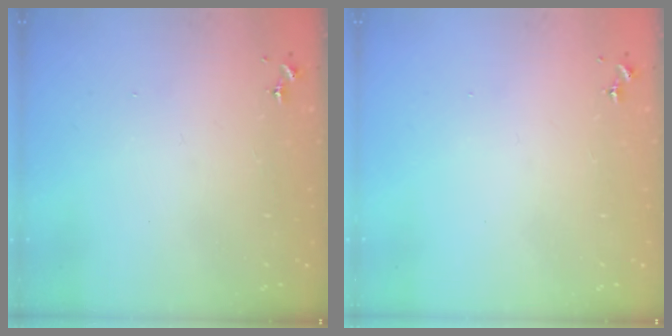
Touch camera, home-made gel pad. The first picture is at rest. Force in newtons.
{"total": 0.0}